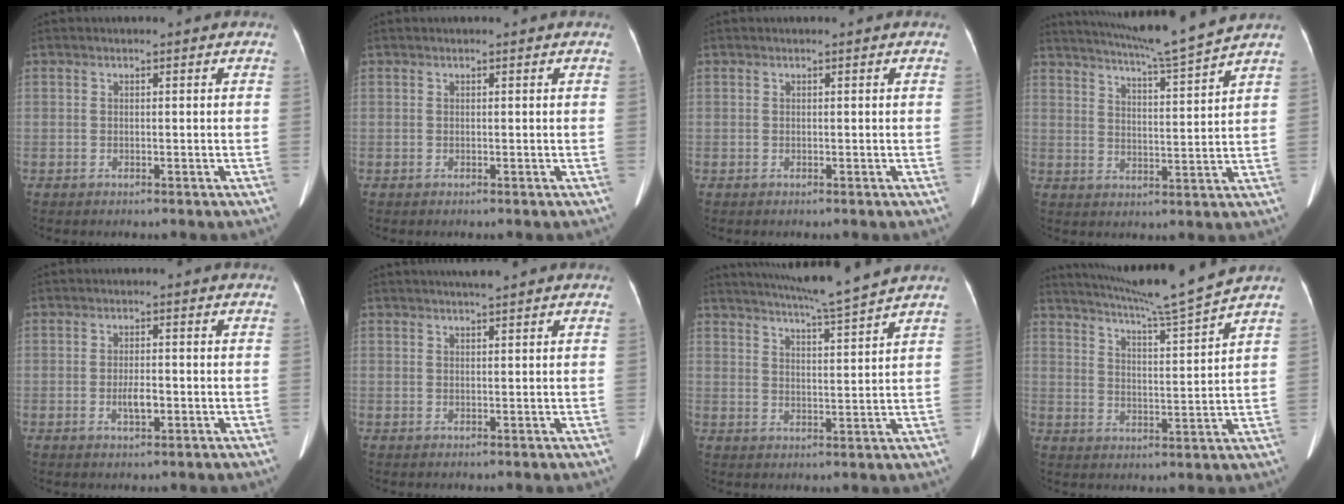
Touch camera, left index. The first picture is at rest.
{"total": 0.7, "force": [0.6, 0.0, 0.3], "torque": [-0.004, 0.012, 0.011]}
{"total": 0.0}
{"total": 11.9, "force": [10.8, -2.1, 4.5], "torque": [-0.081, -0.021, 0.164]}
{"total": 2.5, "force": [-0.8, 0.8, 2.3], "torque": [-0.047, 0.000, -0.011]}
{"total": 2.7, "force": [2.3, -0.2, 1.4], "torque": [-0.018, 0.011, 0.038]}
{"total": 10.7, "force": [9.7, -1.9, 4.2], "torque": [-0.075, -0.011, 0.145]}
{"total": 12.2, "force": [11.0, -2.7, 4.4], "torque": [-0.081, -0.031, 0.174]}